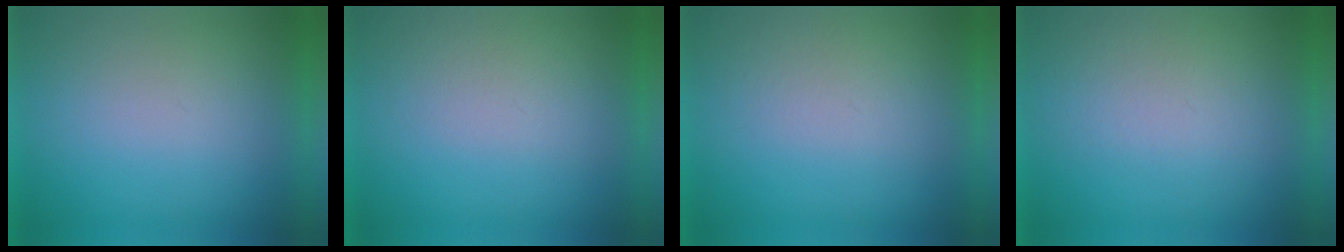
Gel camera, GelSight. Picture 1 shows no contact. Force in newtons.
{"total": 3.2}
{"total": 4.2}
{"total": 4.4}